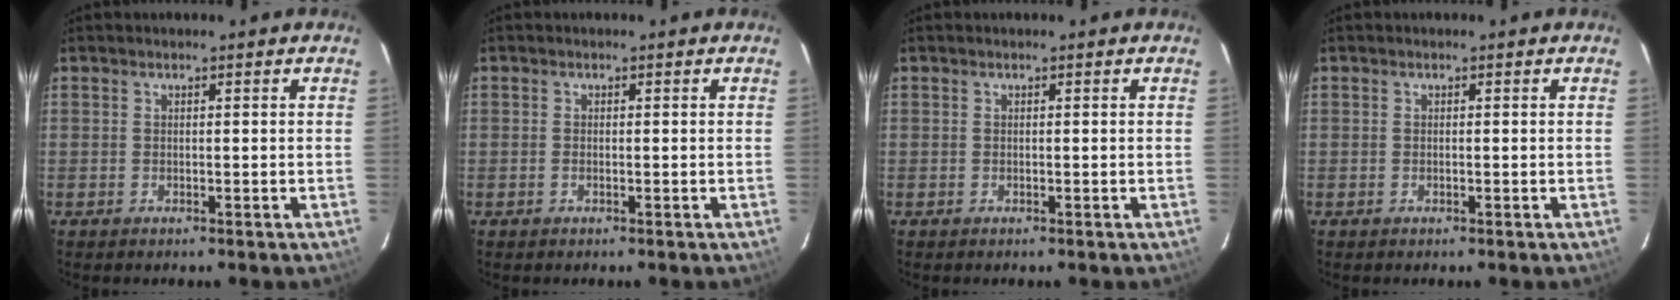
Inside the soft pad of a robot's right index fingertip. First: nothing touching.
{"total": 0.6, "force": [-0.1, 0.2, 0.5], "torque": [-0.013, 0.000, -0.003]}
{"total": 0.0}
{"total": 0.0}